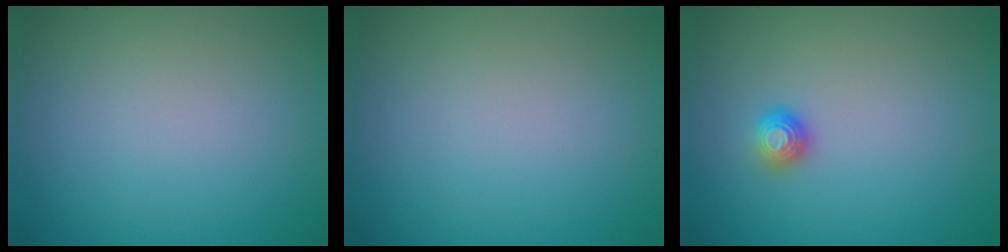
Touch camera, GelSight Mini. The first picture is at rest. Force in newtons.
{"total": 0.0}
{"total": 1.1, "press": 1.0, "slide": 0.3}